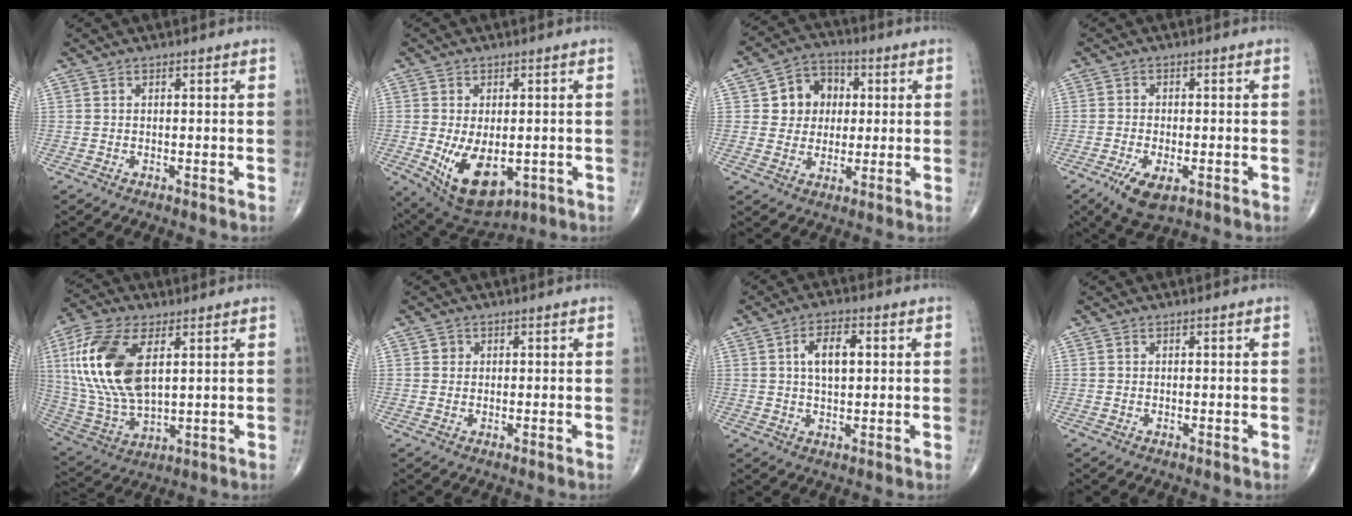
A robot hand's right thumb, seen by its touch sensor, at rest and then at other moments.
{"total": 11.9, "force": [-2.5, 6.9, 9.4], "torque": [-0.145, -0.013, -0.018]}
{"total": 9.2, "force": [1.7, 8.1, 4.1], "torque": [-0.018, 0.005, 0.023]}
{"total": 6.5, "force": [-3.0, 2.9, 5.0], "torque": [-0.095, -0.003, -0.046]}
{"total": 19.6, "force": [5.1, 10.1, 16.0], "torque": [-0.340, -0.014, 0.100]}
{"total": 1.4, "force": [0.3, 1.3, 0.3], "torque": [0.003, 0.001, 0.002]}
{"total": 6.8, "force": [1.6, 3.3, 5.8], "torque": [-0.095, 0.005, 0.025]}
{"total": 0.0}